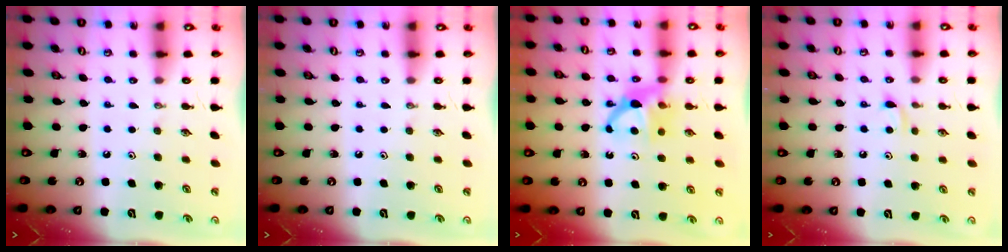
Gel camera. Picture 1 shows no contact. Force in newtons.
{"total": 0.0}
{"total": 6.0, "press": 5.9, "slide": 0.9}
{"total": 4.4, "press": 4.4, "slide": 0.7}